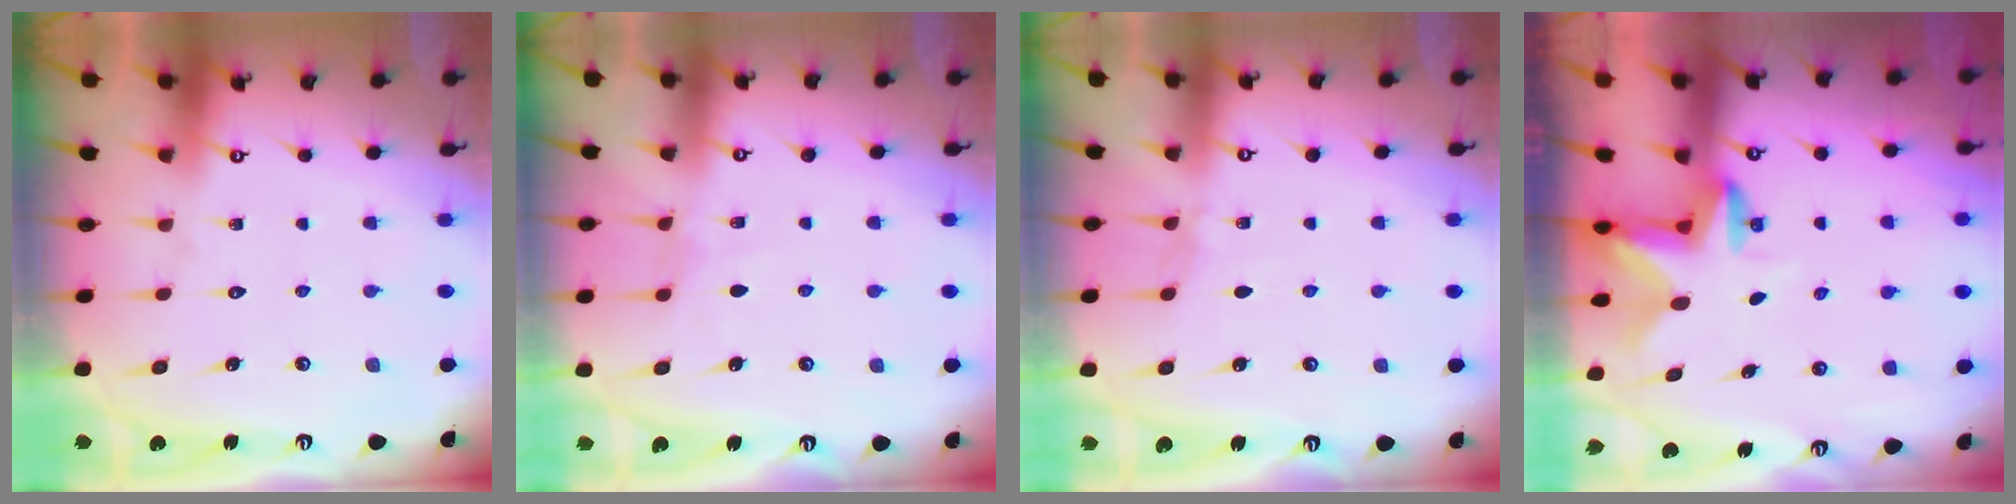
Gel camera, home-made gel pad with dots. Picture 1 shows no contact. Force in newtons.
{"total": 4.0, "press": 3.9, "slide": 0.5}
{"total": 3.0, "press": 2.9, "slide": 0.5}
{"total": 2.7, "press": 2.6, "slide": 0.5}